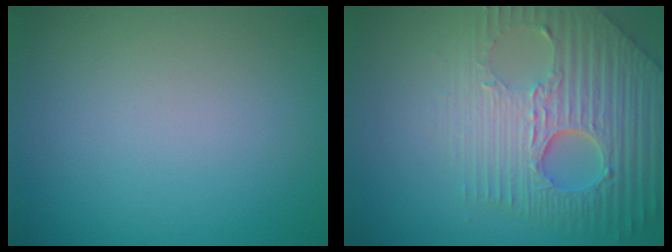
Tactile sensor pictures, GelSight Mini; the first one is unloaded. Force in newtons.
{"total": 8.5, "press": 5.8, "slide": 6.2}